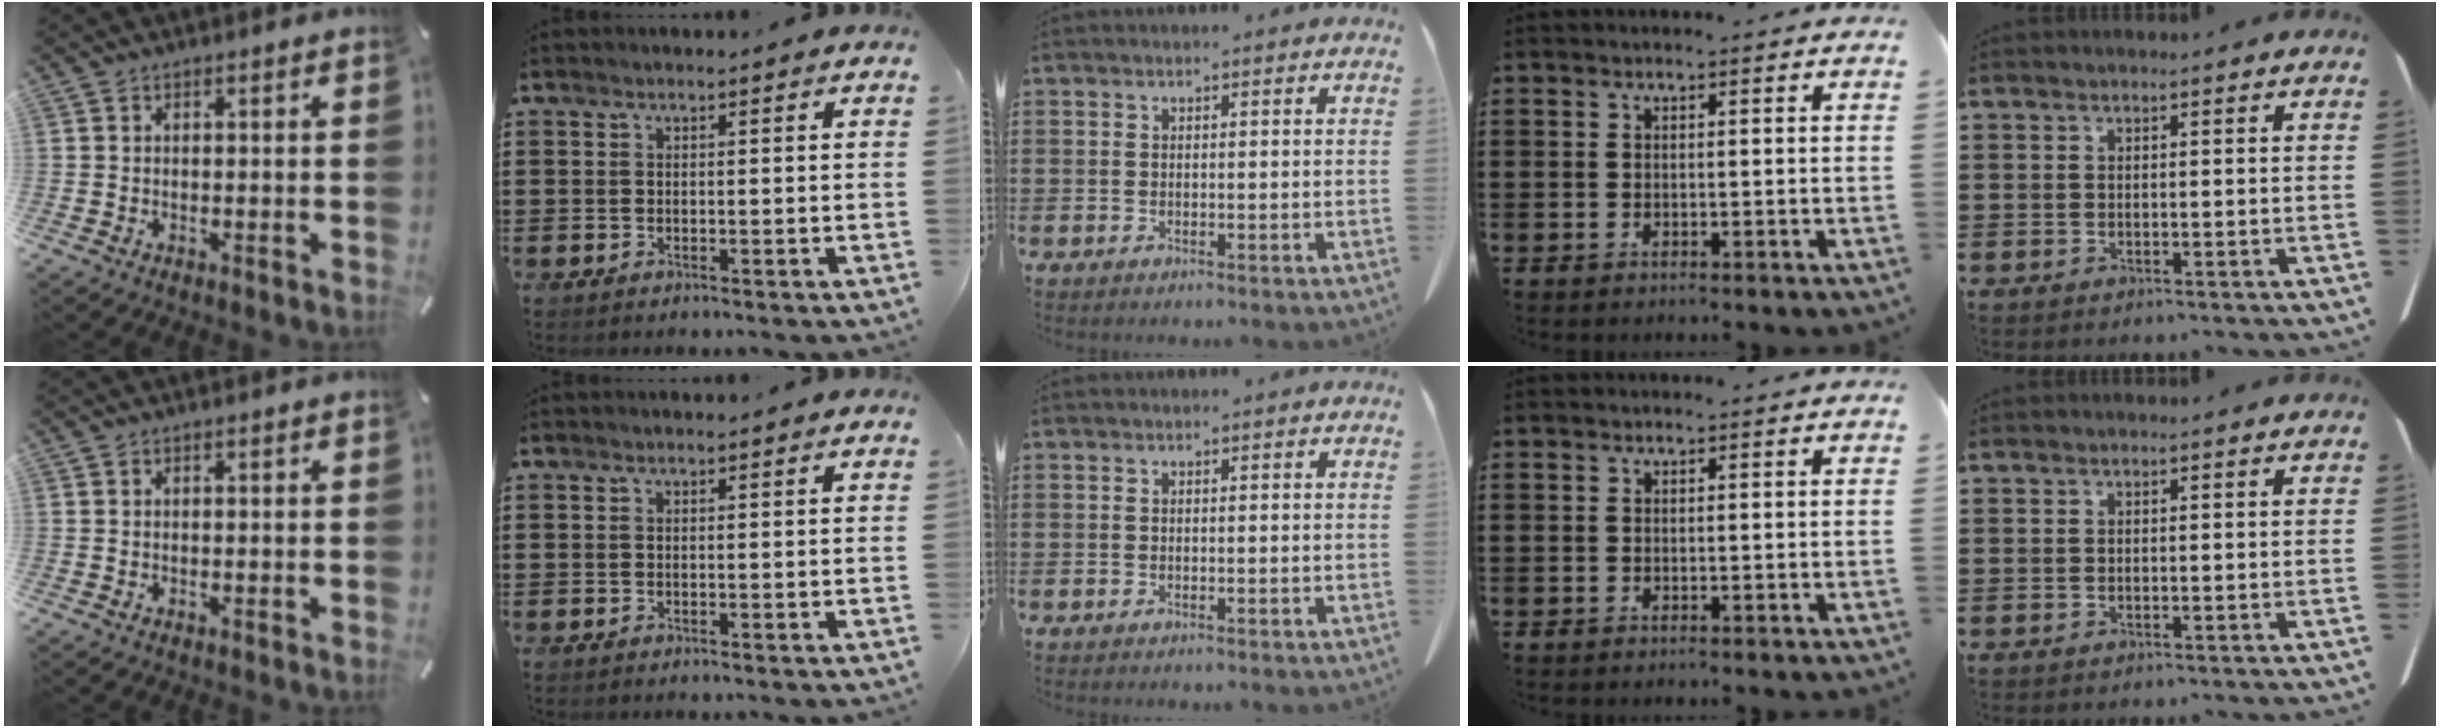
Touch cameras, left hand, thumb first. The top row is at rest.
{}